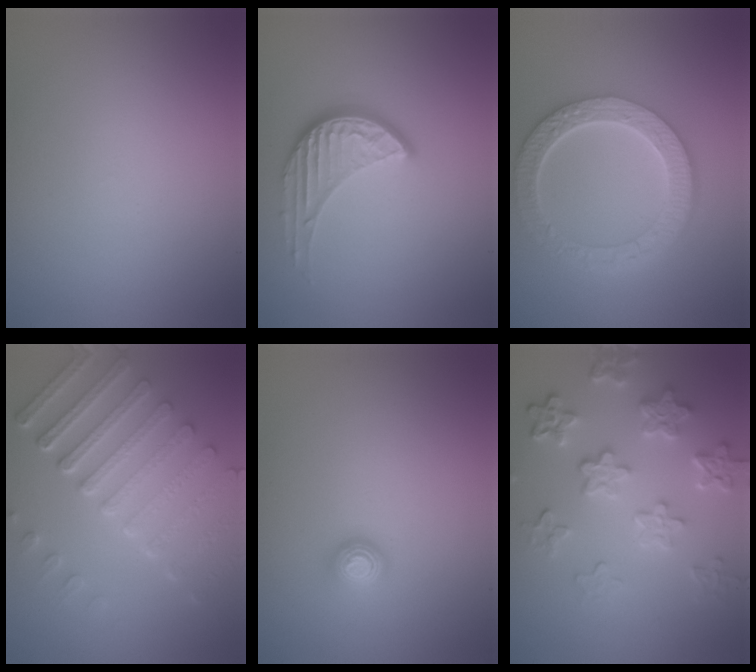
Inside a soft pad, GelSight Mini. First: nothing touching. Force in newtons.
{"total": 3.9, "press": 3.0, "slide": 2.5}
{"total": 6.3, "press": 4.9, "slide": 4.0}
{"total": 7.5, "press": 5.6, "slide": 4.9}
{"total": 1.3, "press": 1.0, "slide": 0.8}
{"total": 5.8, "press": 4.4, "slide": 3.8}